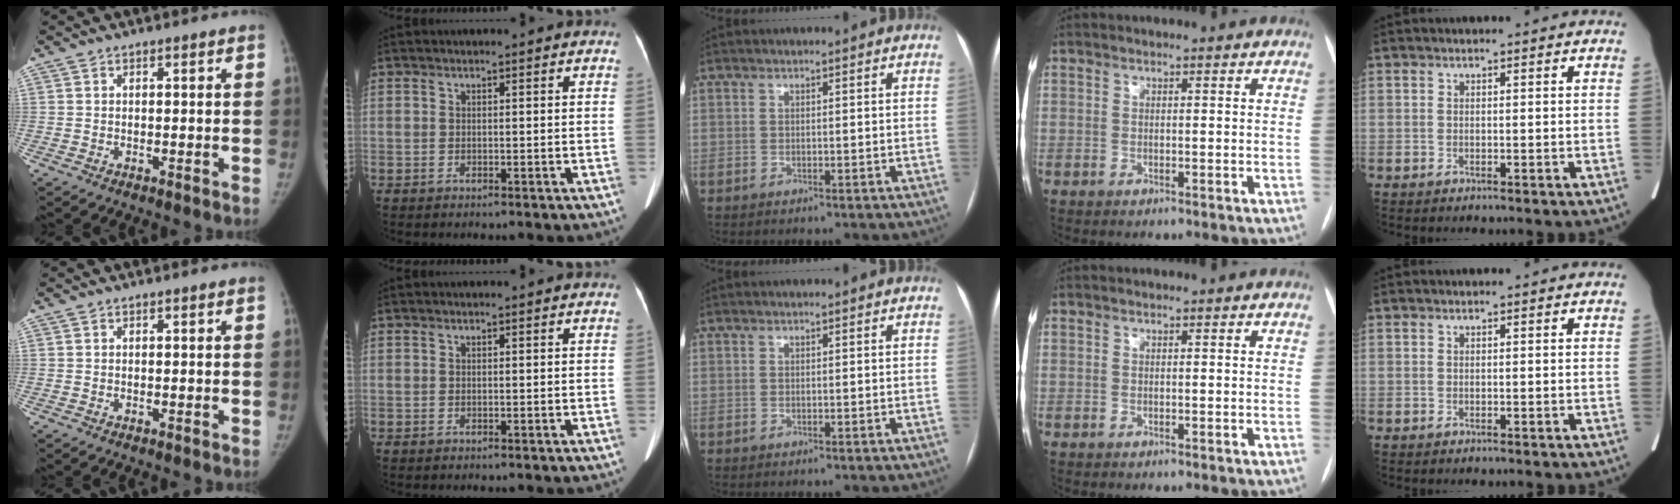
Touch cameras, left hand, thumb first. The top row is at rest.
{}